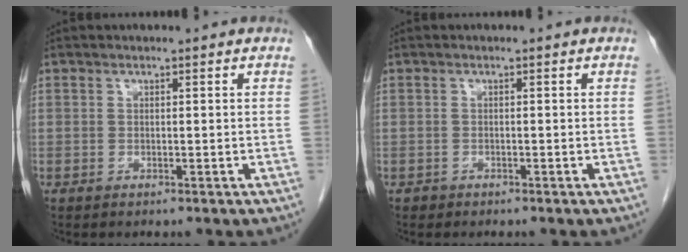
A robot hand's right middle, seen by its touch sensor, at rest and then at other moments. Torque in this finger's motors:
{"motor_torque": [-0.32, 0.02, -0.05, -0.01]}